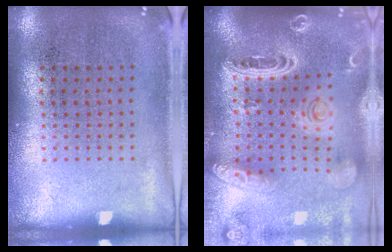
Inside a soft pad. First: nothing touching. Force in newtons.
{"total": 3.7, "press": 2.9, "slide": 2.3}